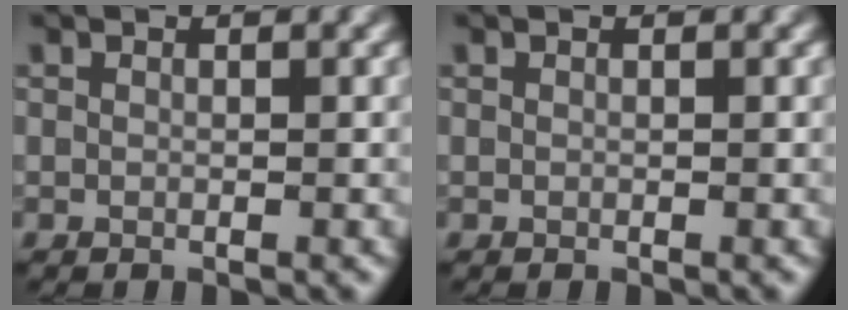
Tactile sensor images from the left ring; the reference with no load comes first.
{"total": 0.0}